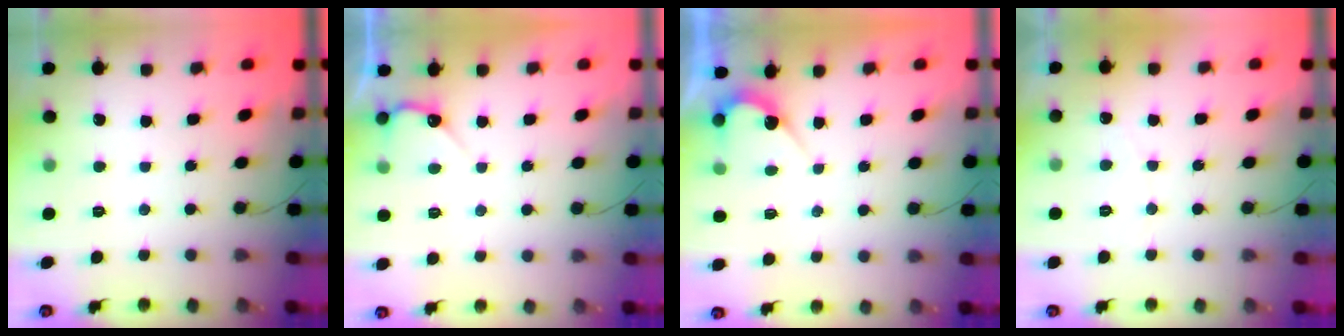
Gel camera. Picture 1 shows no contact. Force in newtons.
{"total": 4.4, "press": 4.4, "slide": 0.4}
{"total": 5.0, "press": 5.0, "slide": 0.3}
{"total": 2.4, "press": 2.4, "slide": 0.1}